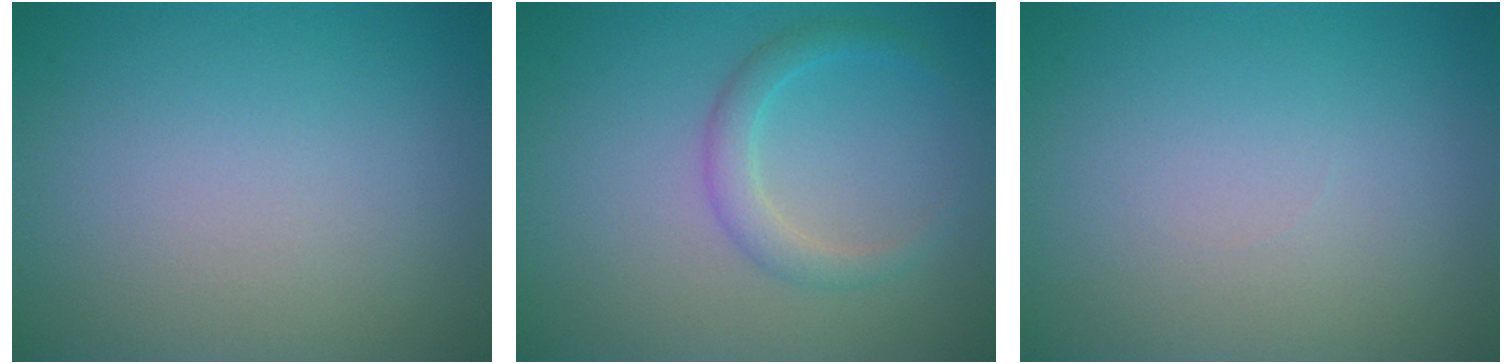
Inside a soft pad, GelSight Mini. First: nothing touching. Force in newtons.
{"total": 2.2, "press": 2.2, "slide": 0.1}
{"total": 0.0}